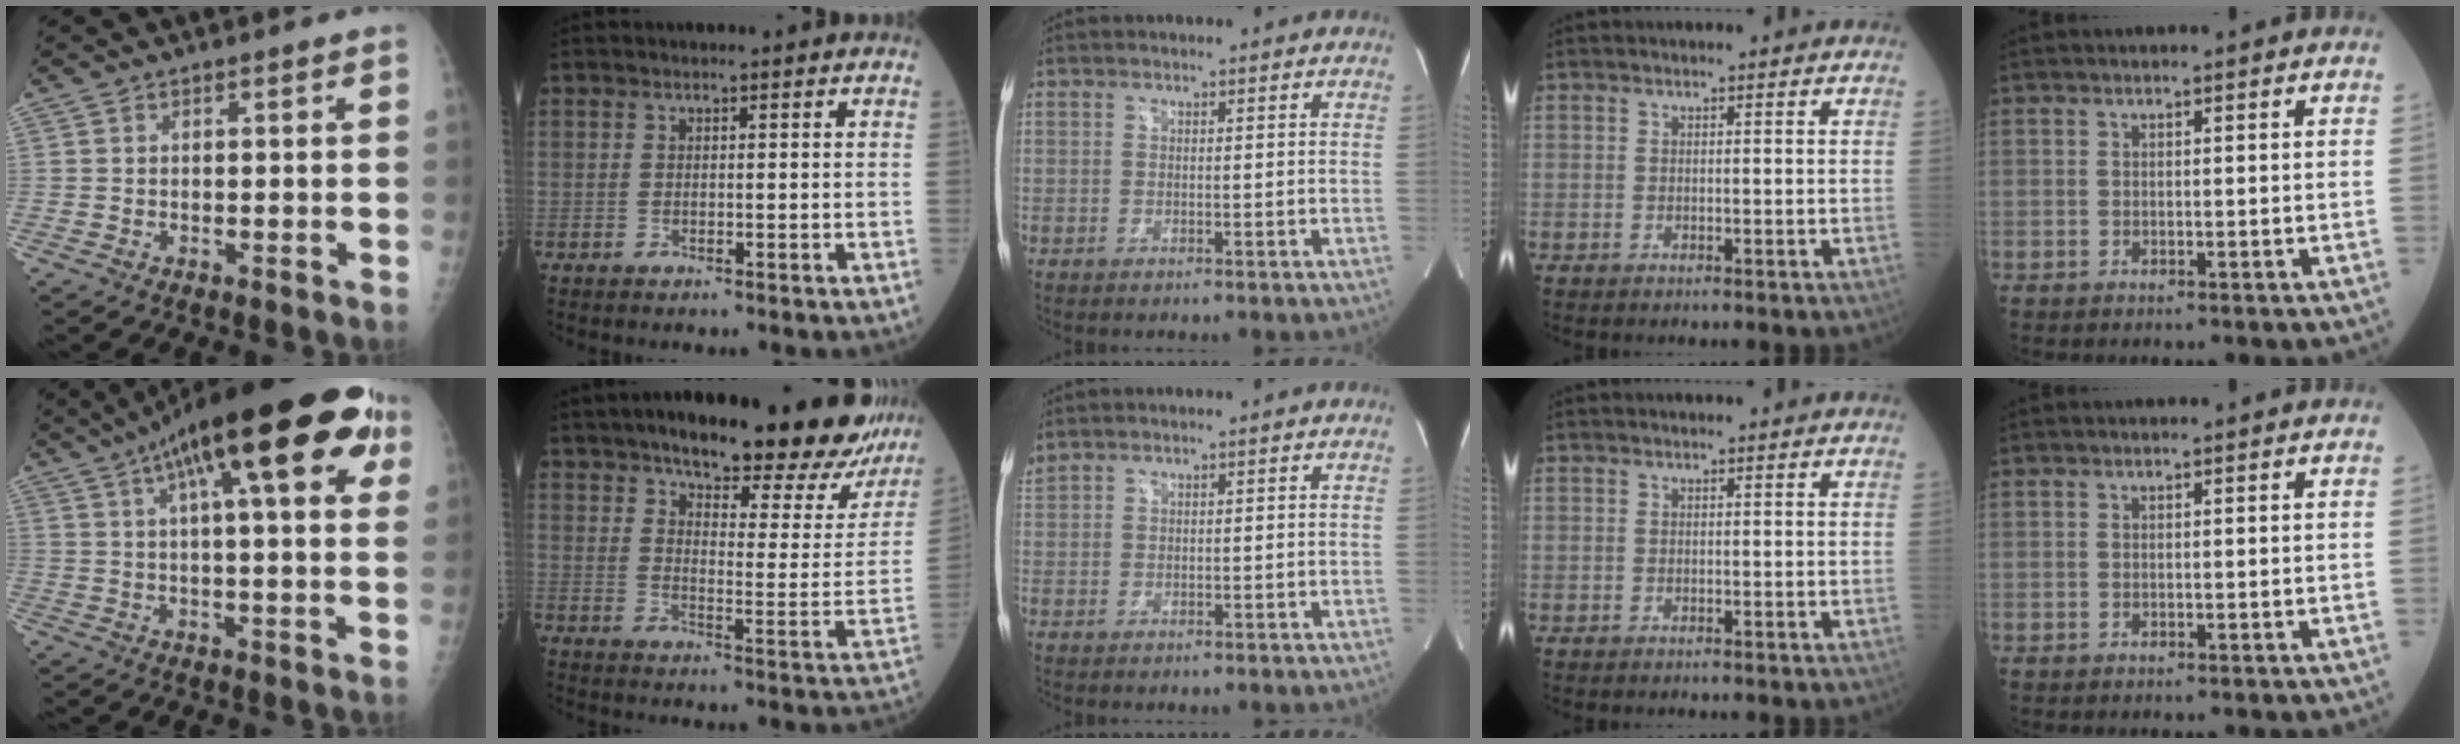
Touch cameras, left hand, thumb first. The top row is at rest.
{"thumb": {"total": 25.6, "force": [11.4, 7.3, 21.7], "torque": [-0.317, 0.020, 0.161]}, "index": {"total": 23.1, "force": [19.4, 4.8, 11.6], "torque": [-0.143, -0.041, 0.228]}, "middle": {"total": 1.6, "force": [1.5, 0.2, 0.4], "torque": [-0.026, 0.020, 0.038]}}